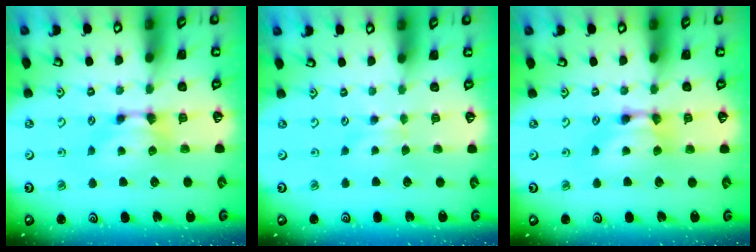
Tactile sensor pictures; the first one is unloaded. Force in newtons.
{"total": 2.4, "press": 2.4, "slide": 0.4}
{"total": 1.8, "press": 1.8, "slide": 0.1}